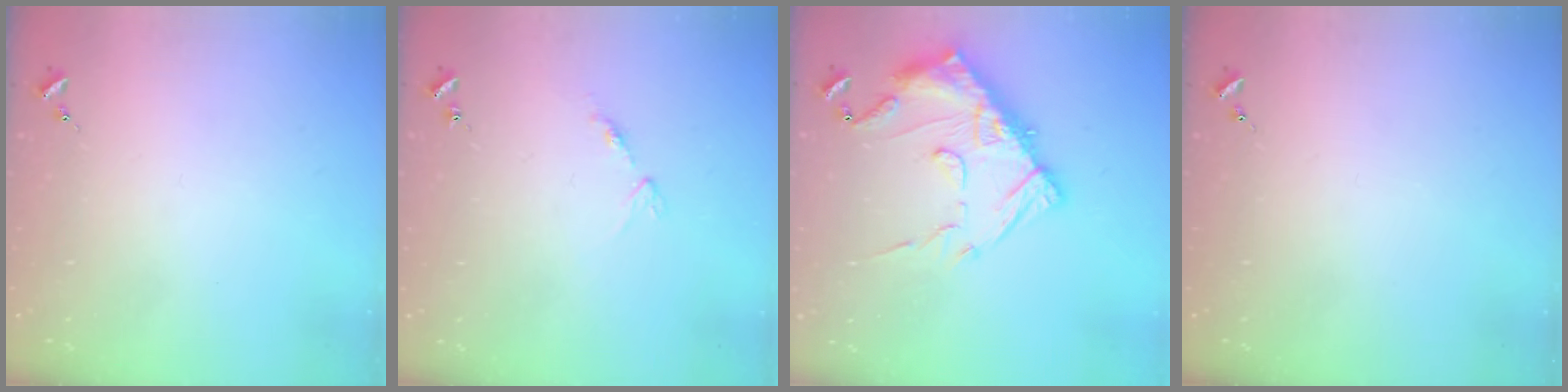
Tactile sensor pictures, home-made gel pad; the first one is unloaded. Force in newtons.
{"total": 7.8, "press": 7.8, "slide": 0.6}
{"total": 17.5, "press": 17.5, "slide": 1.6}
{"total": 0.0}